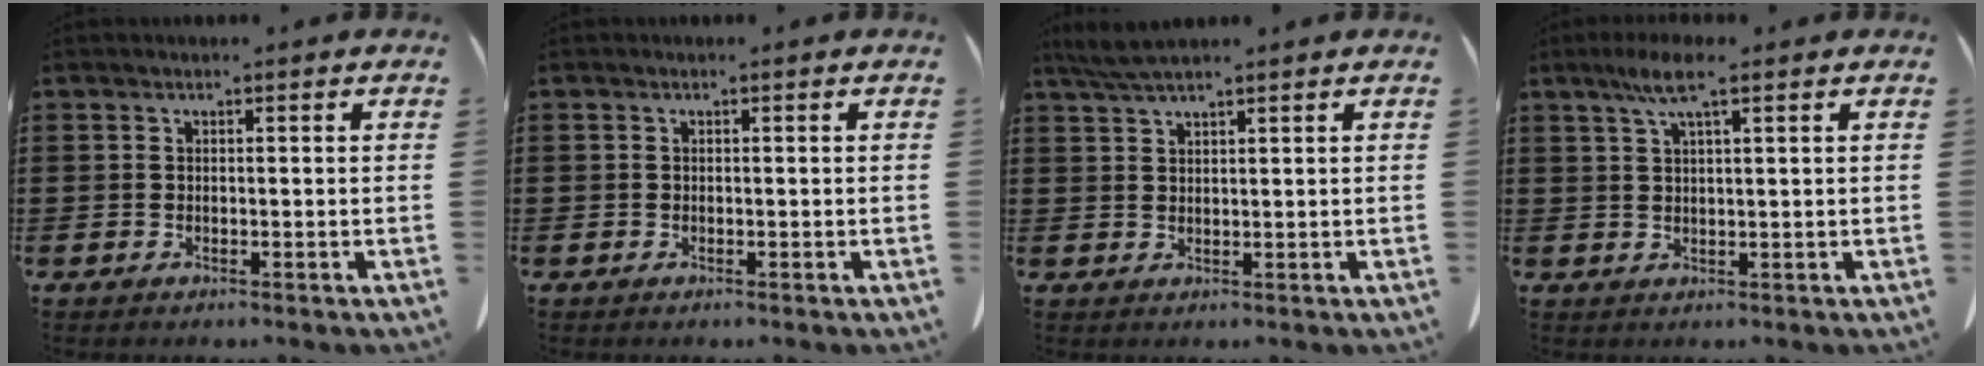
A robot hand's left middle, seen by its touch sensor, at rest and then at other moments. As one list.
[{"total": 0.0}, {"total": 3.3, "force": [2.6, 0.2, 2.1], "torque": [-0.047, -0.002, 0.050]}, {"total": 5.3, "force": [2.9, 0.6, 4.4], "torque": [-0.092, 0.005, 0.051]}]